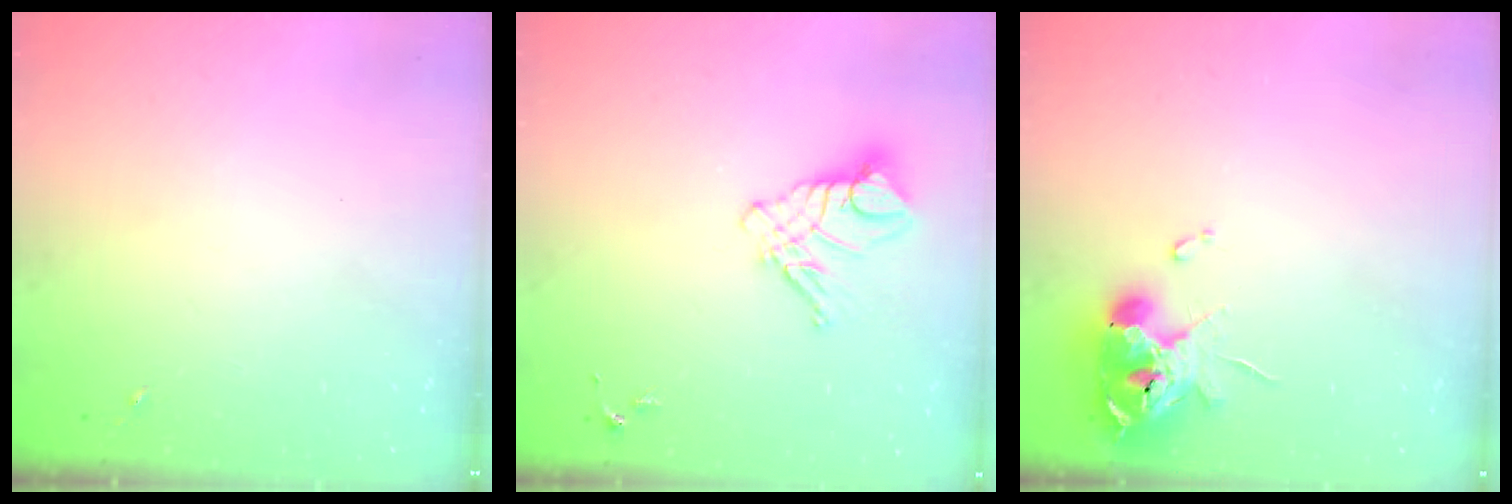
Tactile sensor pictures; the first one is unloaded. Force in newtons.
{"total": 10.7, "press": 10.6, "slide": 1.1}
{"total": 14.0, "press": 13.9, "slide": 1.7}